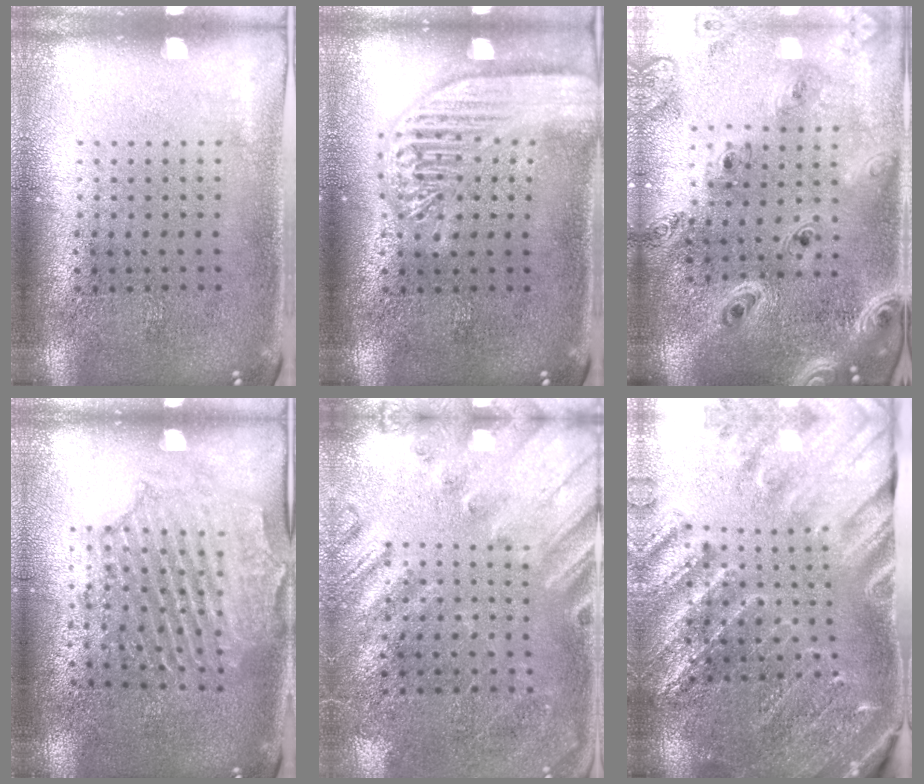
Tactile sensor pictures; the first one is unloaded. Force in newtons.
{"total": 2.8, "press": 2.8, "slide": 0.3}
{"total": 2.2, "press": 2.1, "slide": 0.8}
{"total": 2.0, "press": 1.9, "slide": 0.5}
{"total": 2.2, "press": 1.8, "slide": 1.2}
{"total": 3.1, "press": 3.0, "slide": 0.7}